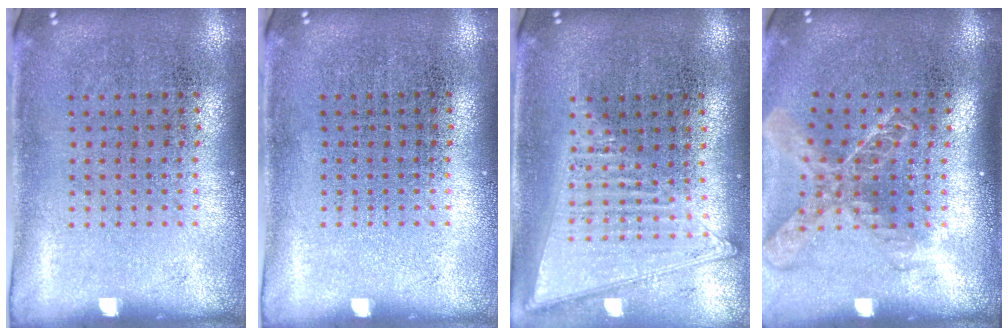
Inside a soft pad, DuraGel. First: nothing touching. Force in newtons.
{"total": 0.0}
{"total": 1.4, "press": 1.3, "slide": 0.5}
{"total": 1.9, "press": 1.5, "slide": 1.3}